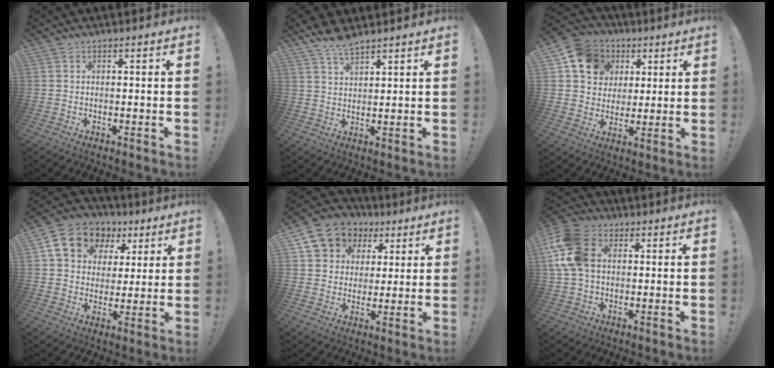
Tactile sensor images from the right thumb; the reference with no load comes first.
{"total": 6.0, "force": [5.1, 1.4, 2.8], "torque": [-0.061, -0.027, 0.095]}
{"total": 12.7, "force": [4.7, 10.8, 4.7], "torque": [-0.053, -0.023, 0.094]}
{"total": 13.8, "force": [6.3, 10.7, 5.9], "torque": [-0.093, -0.025, 0.125]}
{"total": 10.1, "force": [4.5, 8.5, 2.9], "torque": [-0.042, -0.030, 0.093]}
{"total": 14.3, "force": [2.8, 10.3, 9.5], "torque": [-0.201, 0.001, 0.054]}